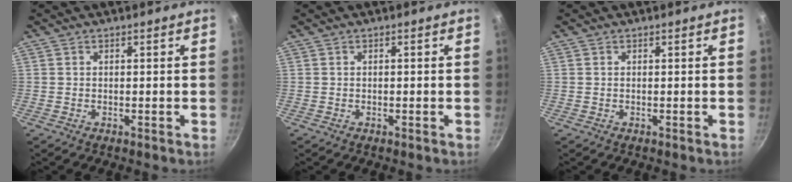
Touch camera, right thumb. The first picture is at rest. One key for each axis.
{"total": 0.0}
{"total": 0.0}